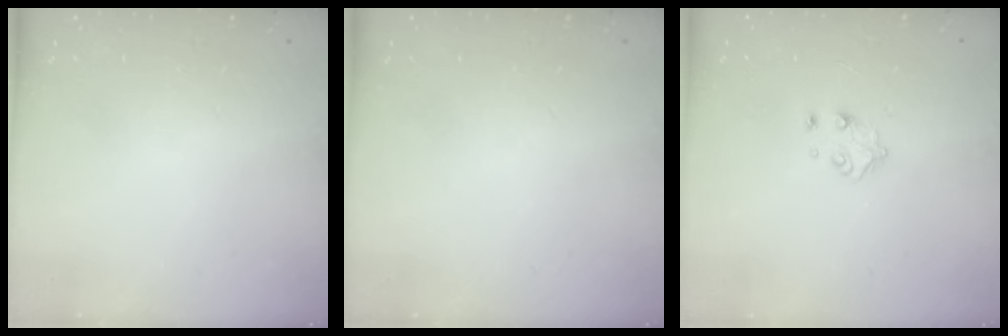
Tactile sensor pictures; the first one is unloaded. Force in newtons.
{"total": 0.0}
{"total": 5.4, "press": 5.4, "slide": 0.4}